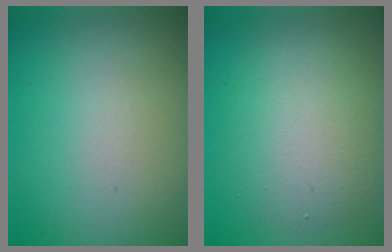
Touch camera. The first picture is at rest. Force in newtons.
{"total": 4.4, "press": 4.4, "slide": 0.2}